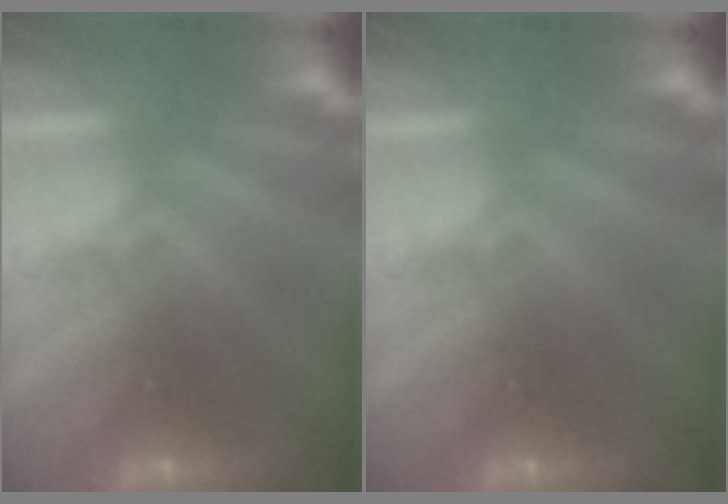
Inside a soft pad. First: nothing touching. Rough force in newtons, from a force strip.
{"total": 0.0}